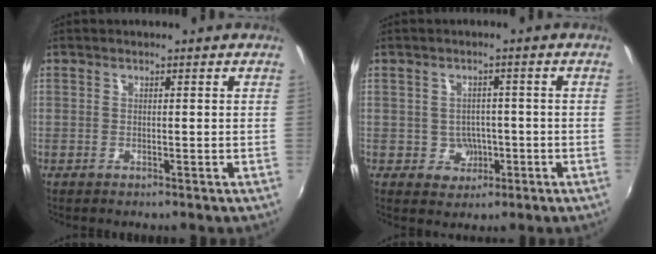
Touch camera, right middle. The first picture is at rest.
{"total": 4.1, "force": [-1.1, 3.8, 0.9], "torque": [-0.023, 0.009, -0.006]}